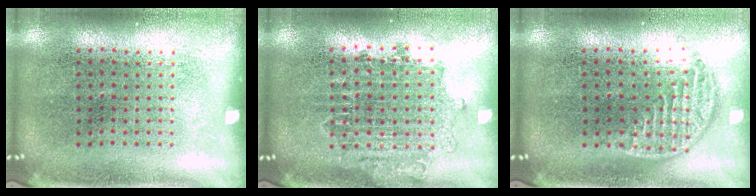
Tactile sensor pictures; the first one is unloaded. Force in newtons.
{"total": 1.6, "press": 1.3, "slide": 0.9}
{"total": 1.4, "press": 1.2, "slide": 0.7}